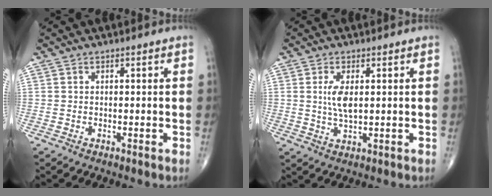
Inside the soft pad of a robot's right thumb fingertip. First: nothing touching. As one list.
[{"total": 4.8, "force": [0.9, 1.9, 4.3], "torque": [-0.087, -0.009, 0.020]}]